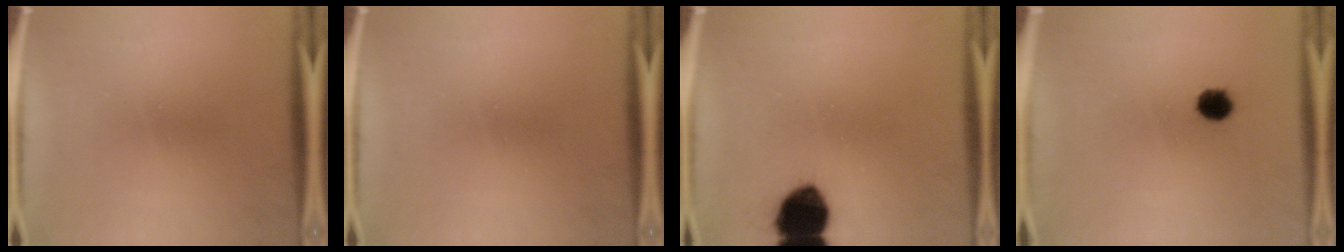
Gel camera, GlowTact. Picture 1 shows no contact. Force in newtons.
{"total": 0.0}
{"total": 13.9}
{"total": 3.4}